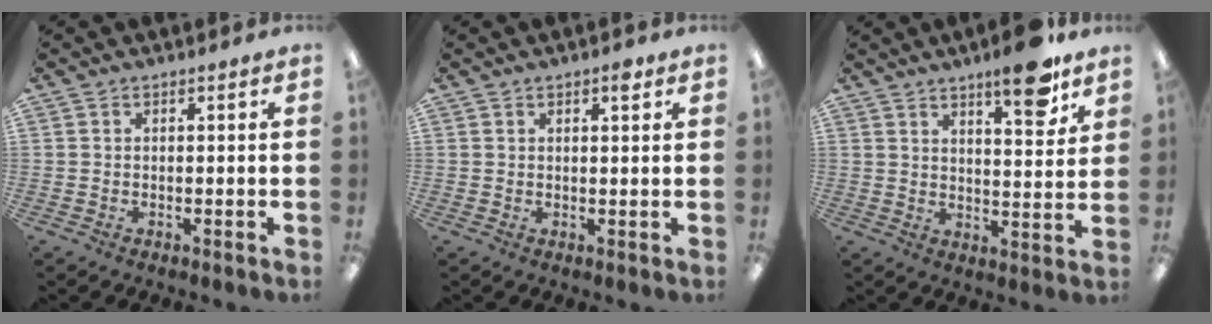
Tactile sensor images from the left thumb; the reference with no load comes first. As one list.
[{"total": 2.4, "force": [1.6, 0.9, 1.7], "torque": [-0.019, -0.004, 0.023]}, {"total": 11.3, "force": [8.0, 3.0, 7.4], "torque": [-0.089, -0.049, 0.128]}]